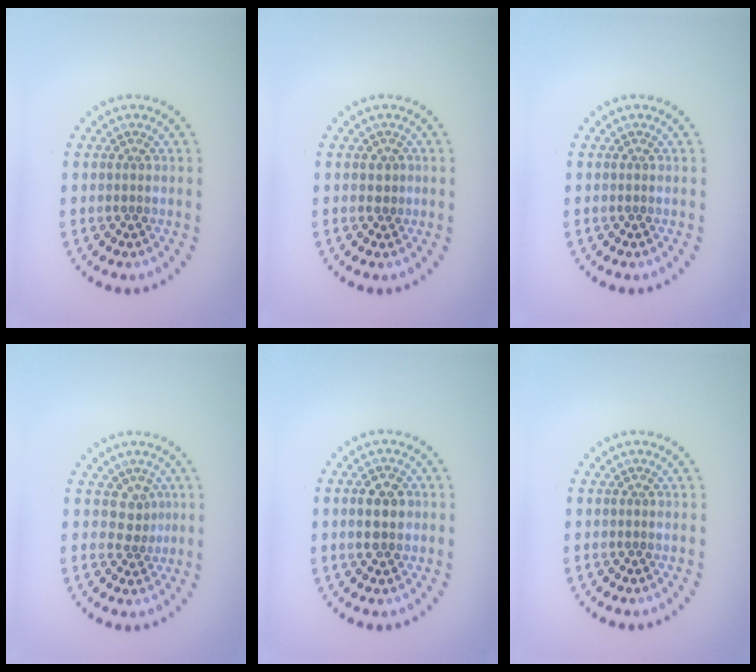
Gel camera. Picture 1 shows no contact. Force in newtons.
{"total": 0.8, "press": 0.8, "slide": 0.2}
{"total": 0.0}
{"total": 1.8, "press": 1.2, "slide": 1.3}
{"total": 2.9, "press": 2.9, "slide": 0.1}
{"total": 0.0}